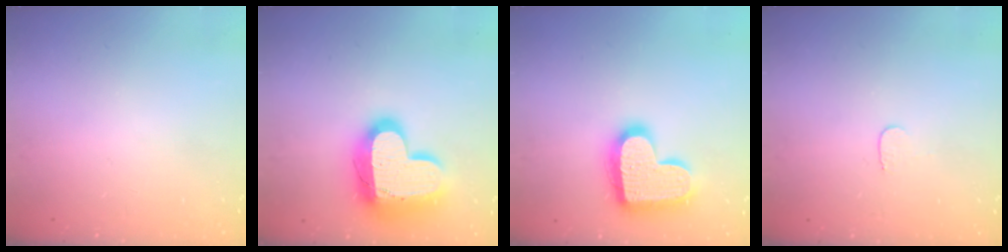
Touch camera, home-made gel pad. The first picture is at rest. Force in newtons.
{"total": 20.0, "press": 20.0, "slide": 1.6}
{"total": 18.3, "press": 18.2, "slide": 1.1}
{"total": 3.2, "press": 3.2, "slide": 0.3}